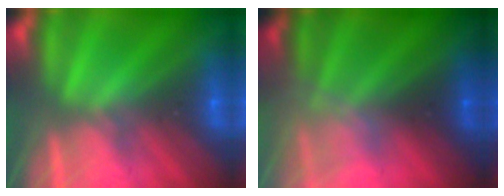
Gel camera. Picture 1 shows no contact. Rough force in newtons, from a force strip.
{"total": 2.3}